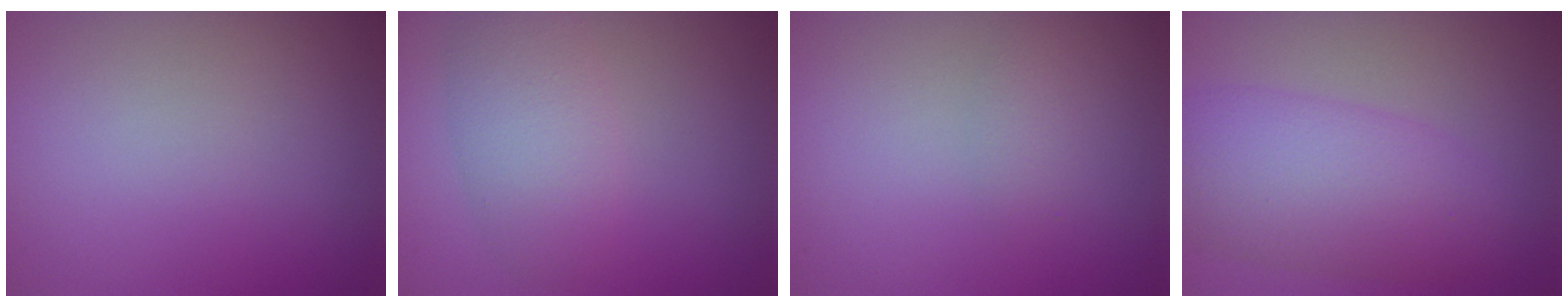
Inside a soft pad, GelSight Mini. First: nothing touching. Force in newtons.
{"total": 4.0, "press": 4.0, "slide": 0.1}
{"total": 1.0, "press": 1.0, "slide": 0.2}
{"total": 6.5, "press": 6.5, "slide": 0.2}